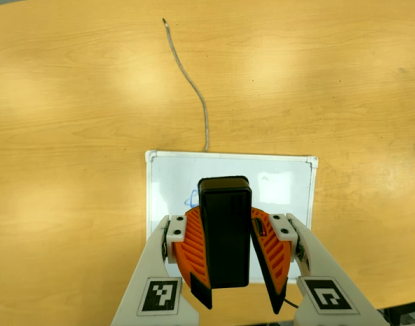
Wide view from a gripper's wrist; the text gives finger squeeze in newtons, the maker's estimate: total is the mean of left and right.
{"total": 8.2, "left": 9.1, "right": 7.4}